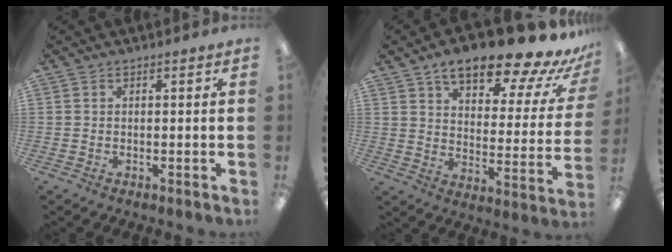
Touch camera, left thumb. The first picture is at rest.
{"total": 19.2, "force": [14.5, 5.6, 11.2], "torque": [-0.167, -0.099, 0.239]}